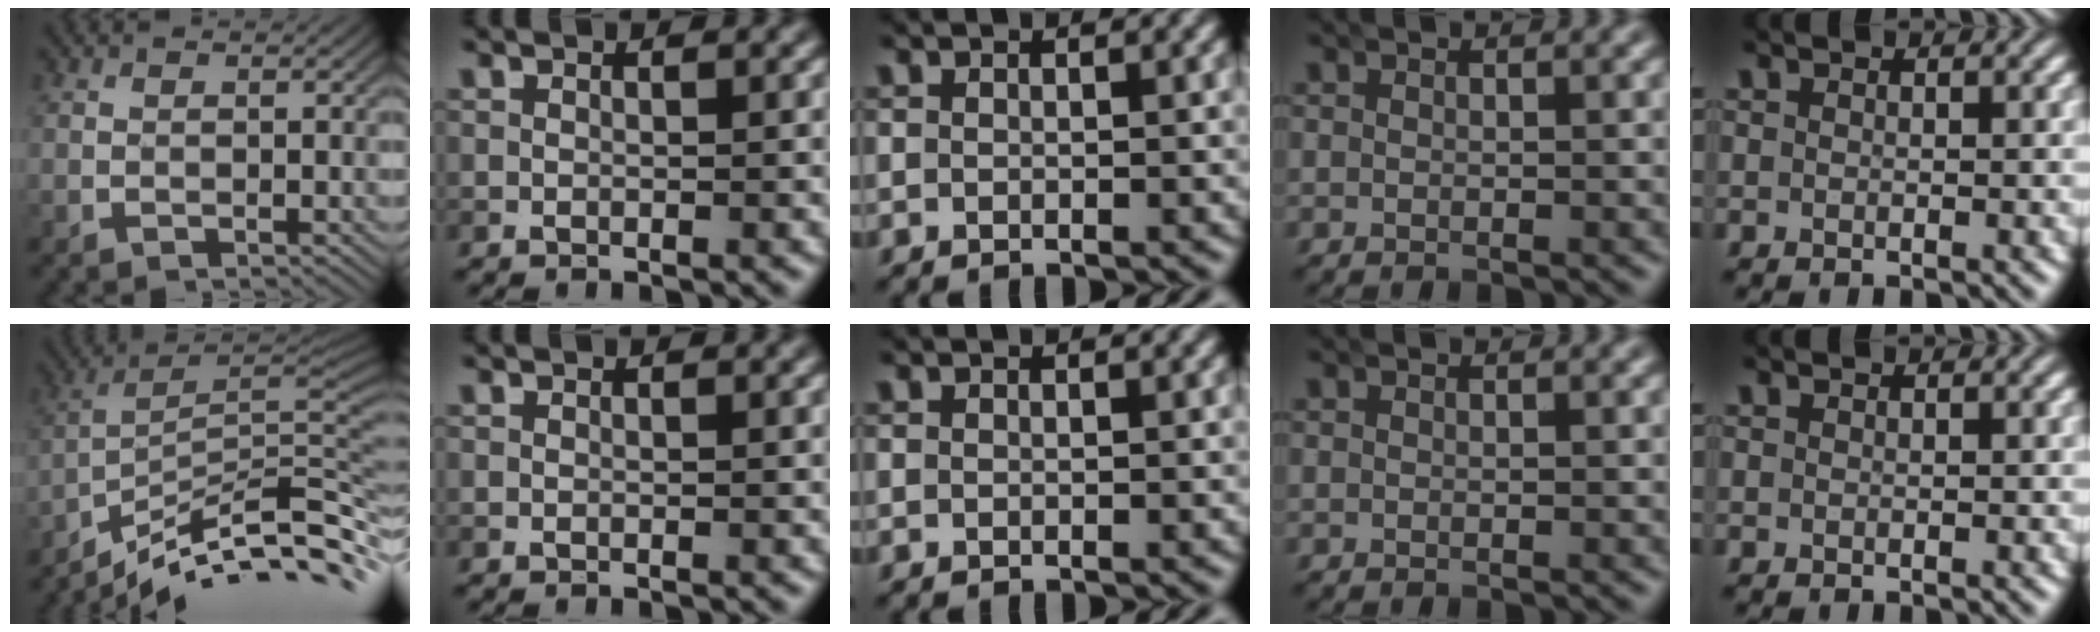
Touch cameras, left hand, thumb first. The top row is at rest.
{"thumb": {"total": 11.8, "force": [-7.8, 2.2, 8.7], "torque": [-0.149, 0.011, -0.124]}}